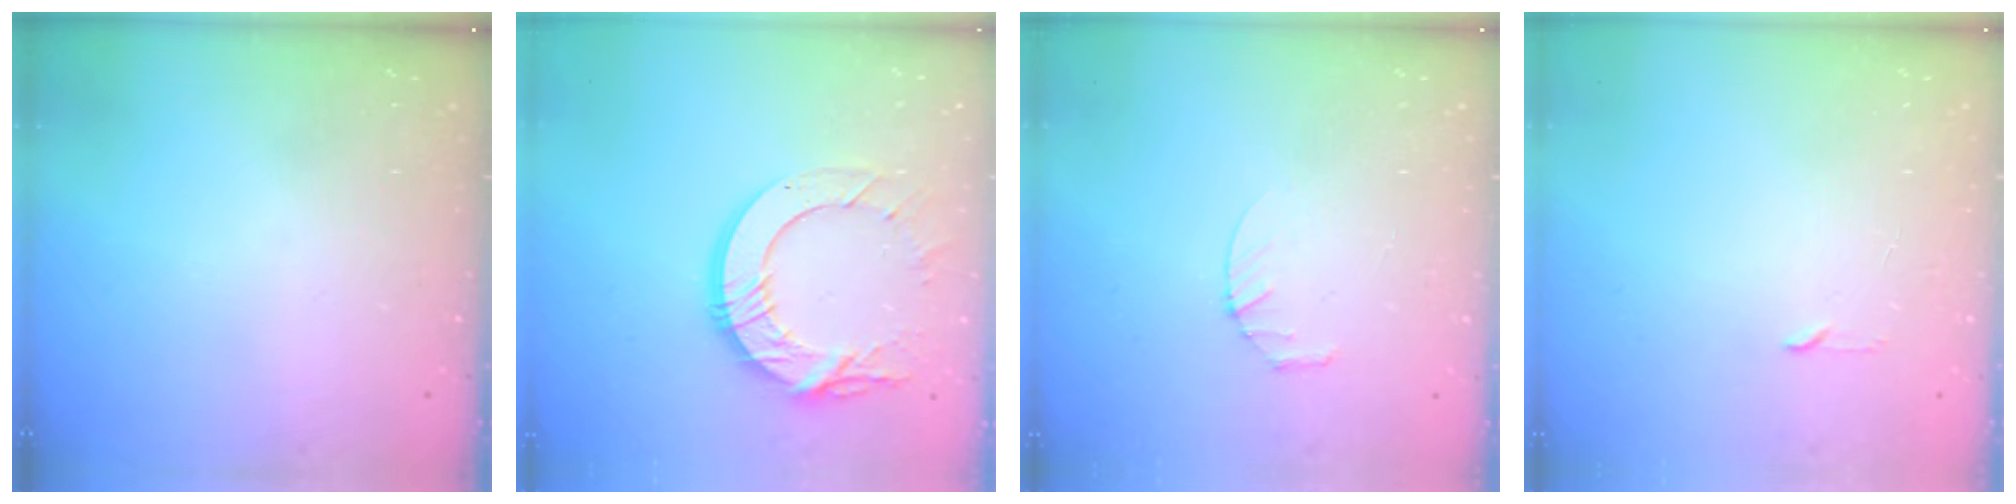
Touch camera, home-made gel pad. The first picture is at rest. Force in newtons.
{"total": 14.5, "press": 14.5, "slide": 1.3}
{"total": 2.8, "press": 2.8, "slide": 0.4}
{"total": 2.3, "press": 2.2, "slide": 0.3}